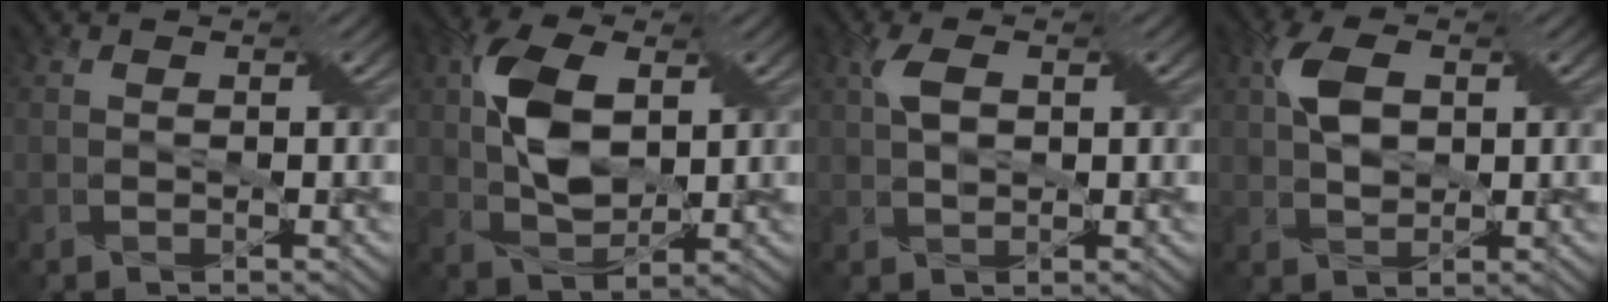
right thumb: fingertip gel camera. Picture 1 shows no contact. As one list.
[{"total": 8.2, "force": [1.8, 4.6, 6.5], "torque": [-0.142, 0.008, 0.035]}, {"total": 3.2, "force": [0.9, 1.5, 2.7], "torque": [-0.061, 0.008, 0.018]}, {"total": 5.1, "force": [1.3, 2.9, 3.9], "torque": [-0.089, 0.009, 0.025]}]